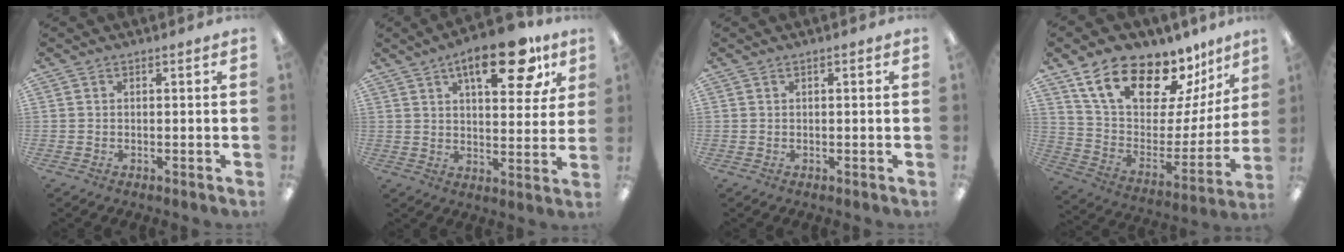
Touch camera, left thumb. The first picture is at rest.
{"total": 17.0, "force": [9.1, 7.1, 12.5], "torque": [-0.165, -0.036, 0.141]}
{"total": 0.5, "force": [0.2, 0.2, 0.4], "torque": [-0.009, 0.002, 0.003]}
{"total": 20.2, "force": [15.3, 9.0, 9.8], "torque": [-0.180, -0.103, 0.275]}